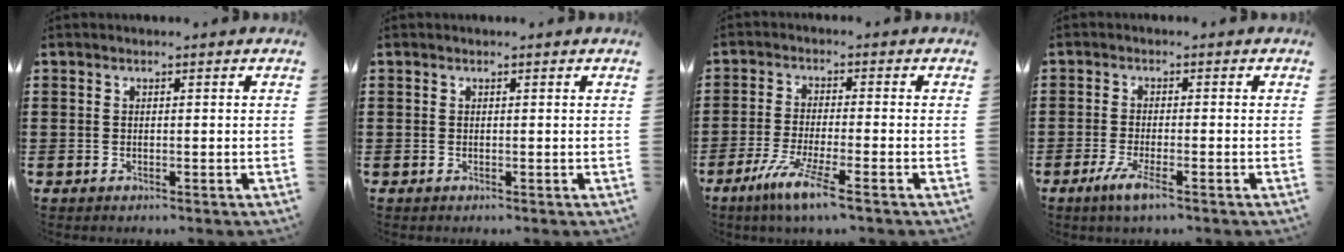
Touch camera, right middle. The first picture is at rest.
{"total": 0.0}
{"total": 6.2, "force": [-4.1, 0.1, 4.7], "torque": [-0.102, -0.015, -0.077]}
{"total": 3.6, "force": [-2.0, 0.3, 3.0], "torque": [-0.070, -0.013, -0.040]}